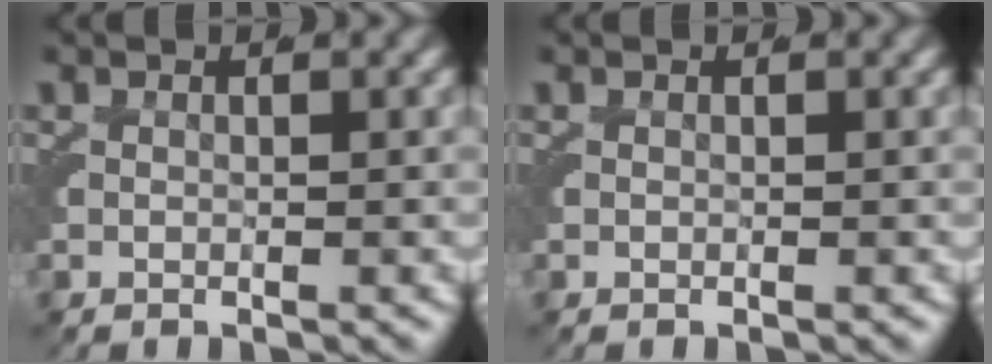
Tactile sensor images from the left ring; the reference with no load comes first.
{"total": 0.0}